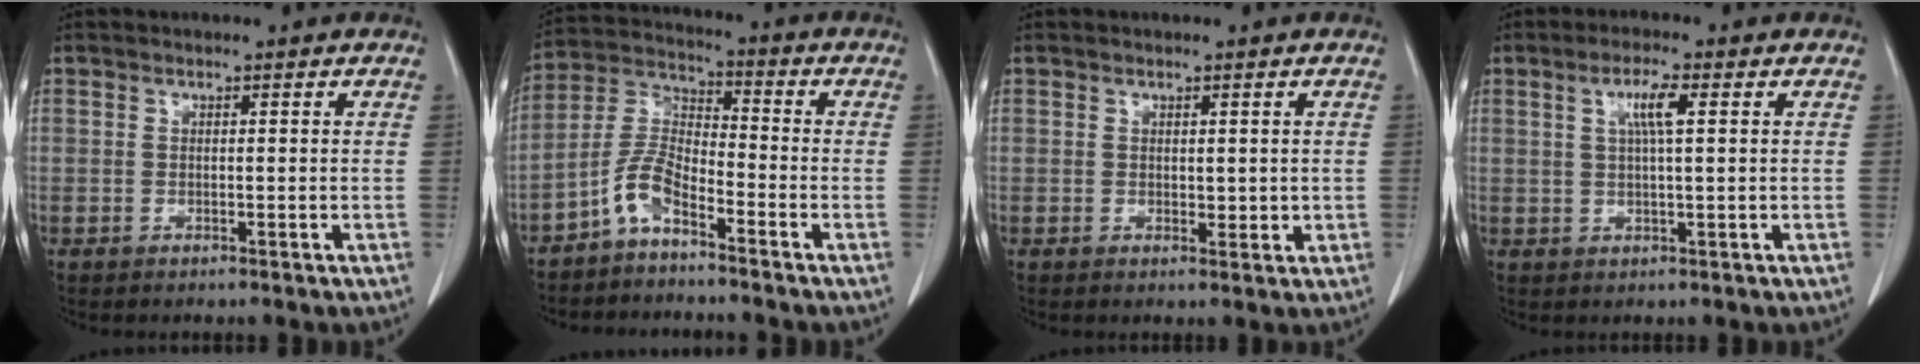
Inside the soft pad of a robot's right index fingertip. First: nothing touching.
{"total": 6.2, "force": [-4.3, 1.7, 4.2], "torque": [-0.100, 0.008, -0.091]}
{"total": 1.7, "force": [0.3, 0.9, 1.4], "torque": [-0.015, -0.007, 0.008]}
{"total": 4.2, "force": [1.3, 0.2, 4.0], "torque": [-0.074, 0.004, 0.023]}